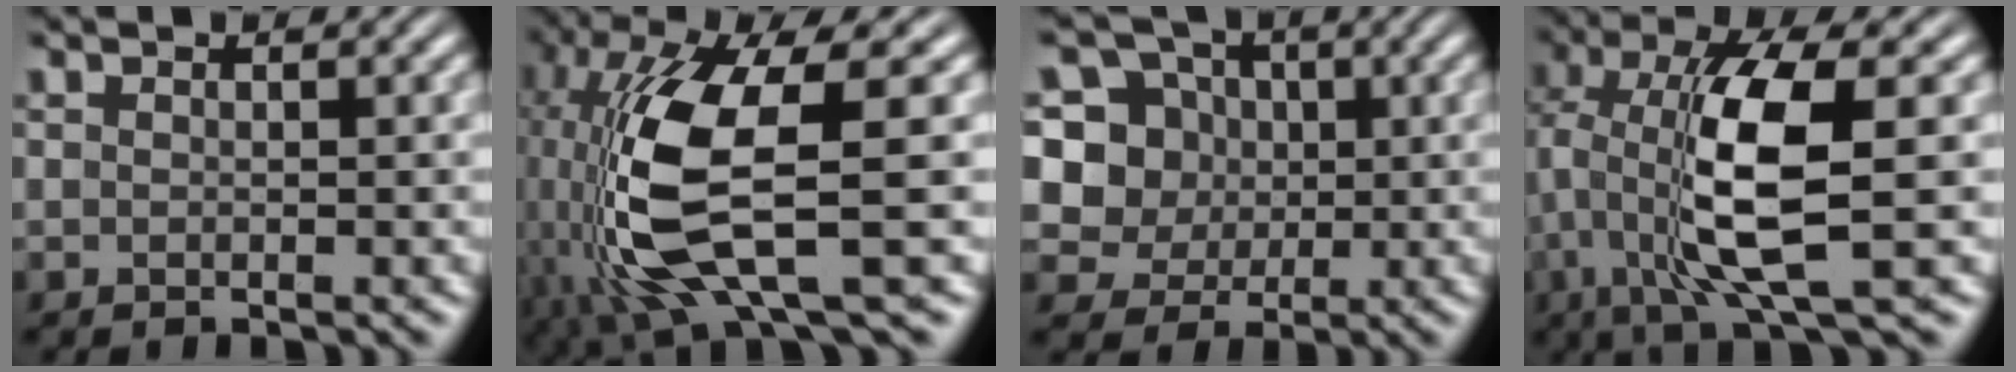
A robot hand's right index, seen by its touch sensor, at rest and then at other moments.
{"total": 11.9, "force": [-0.6, 5.2, 10.7], "torque": [-0.248, -0.029, 0.018]}
{"total": 14.4, "force": [0.1, 13.4, 5.4], "torque": [-0.160, -0.051, 0.002]}
{"total": 8.4, "force": [0.7, 2.4, 8.0], "torque": [-0.164, -0.012, 0.018]}